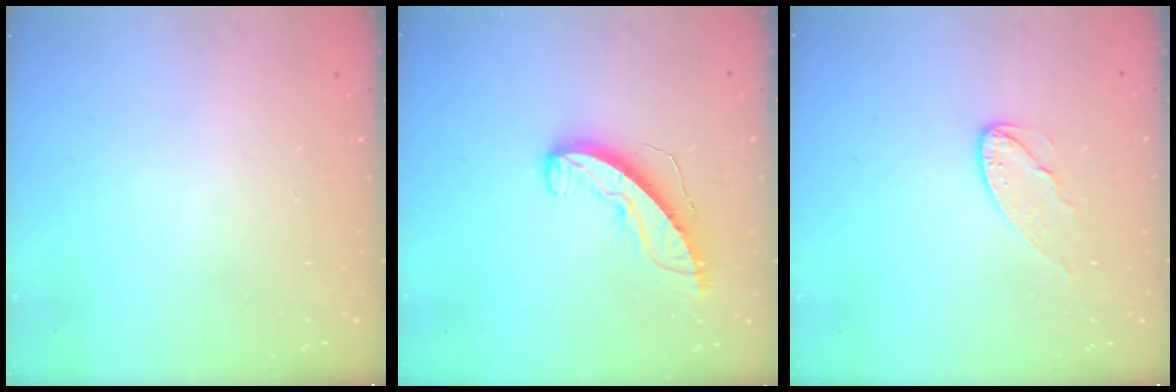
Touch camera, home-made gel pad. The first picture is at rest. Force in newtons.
{"total": 9.1, "press": 9.1, "slide": 0.4}
{"total": 6.8, "press": 6.8, "slide": 0.2}